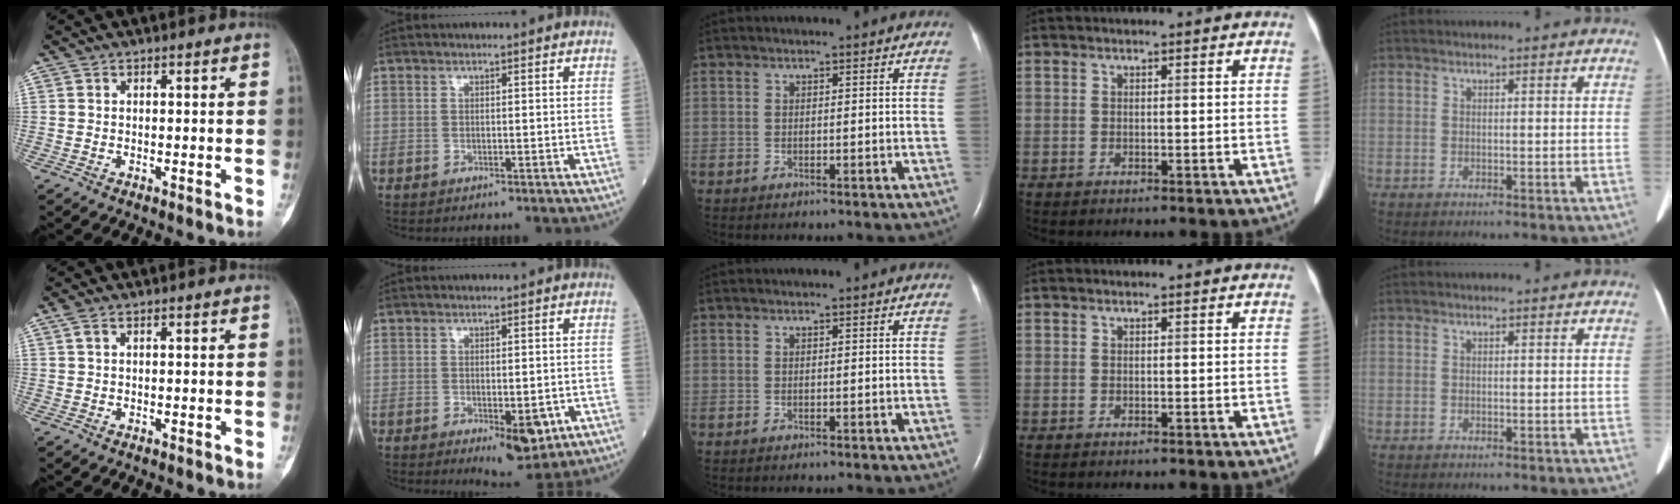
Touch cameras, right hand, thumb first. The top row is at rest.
{"thumb": {"total": 1.4, "force": [0.8, 0.5, 1.1], "torque": [-0.030, 0.013, 0.019]}, "index": {"total": 5.9, "force": [-2.2, 2.0, 5.1], "torque": [-0.066, -0.009, -0.015]}}